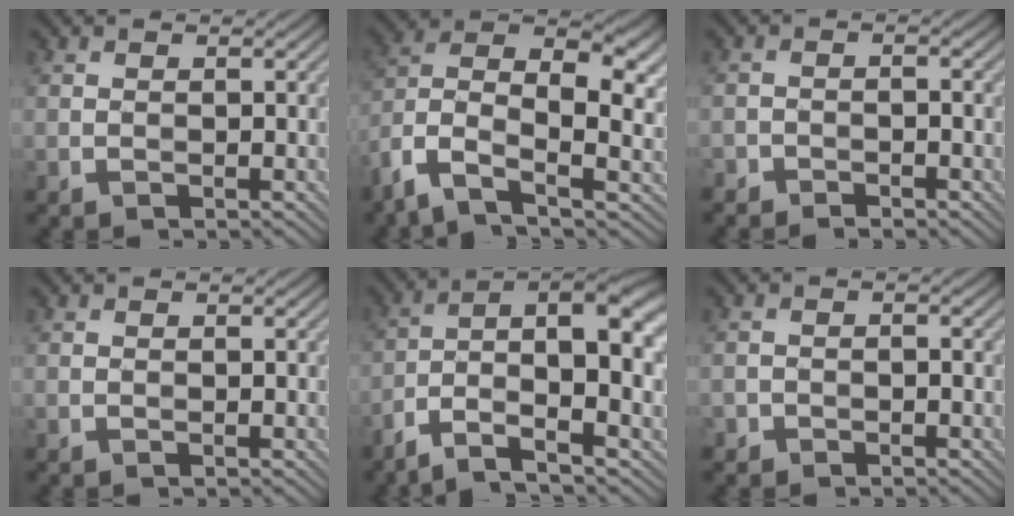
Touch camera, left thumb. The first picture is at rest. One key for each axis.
{"total": 12.7, "fx": -3.3, "fy": 6.7, "fz": 10.3, "tx": -0.207, "ty": -0.002, "tz": -0.074}
{"total": 2.0, "fx": -1.8, "fy": 0.6, "fz": 0.5, "tx": -0.008, "ty": 0.000, "tz": -0.038}
{"total": 0.0}
{"total": 12.1, "fx": -4.4, "fy": 3.9, "fz": 10.6, "tx": -0.187, "ty": 0.003, "tz": -0.077}
{"total": 1.3, "fx": -1.0, "fy": 0.8, "fz": 0.3, "tx": -0.005, "ty": 0.001, "tz": -0.022}